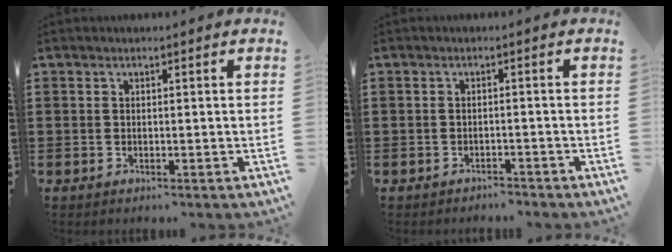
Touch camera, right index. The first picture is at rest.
{"total": 1.6, "force": [-1.6, 0.2, -0.1], "torque": [-0.005, 0.002, -0.036]}